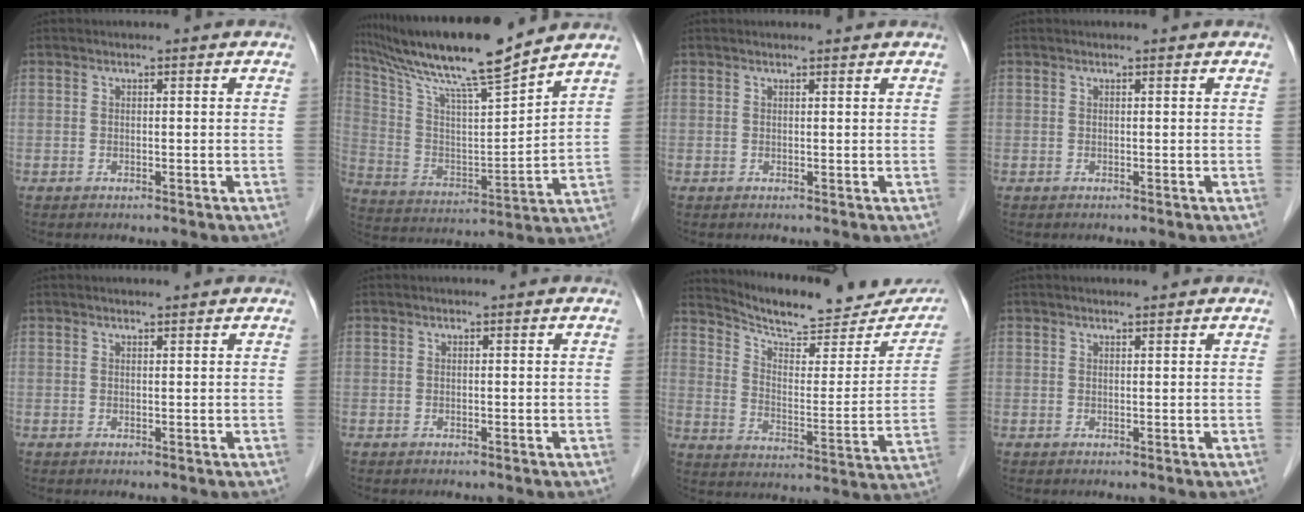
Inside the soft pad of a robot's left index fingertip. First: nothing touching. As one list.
[{"total": 17.7, "force": [14.8, -0.5, 9.6], "torque": [-0.179, 0.005, 0.259]}, {"total": 1.5, "force": [1.5, 0.1, 0.3], "torque": [-0.009, 0.005, 0.017]}, {"total": 0.0}, {"total": 1.0, "force": [0.9, 0.0, 0.4], "torque": [-0.007, 0.004, 0.017]}, {"total": 0.0}, {"total": 20.5, "force": [18.8, 4.8, 6.8], "torque": [-0.090, -0.036, 0.246]}, {"total": 1.4, "force": [1.3, 0.1, 0.6], "torque": [-0.008, 0.010, 0.021]}]